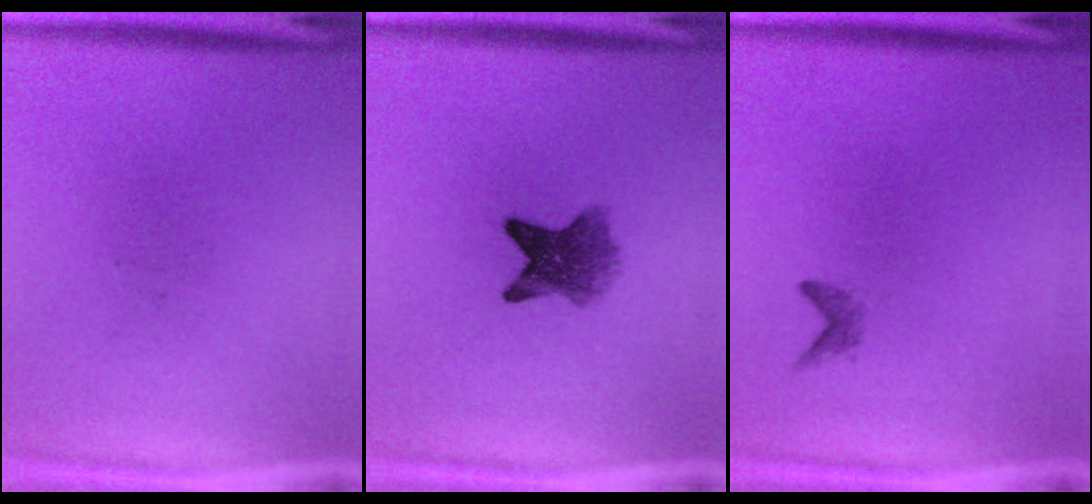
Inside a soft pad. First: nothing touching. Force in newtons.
{"total": 6.0}
{"total": 0.9}